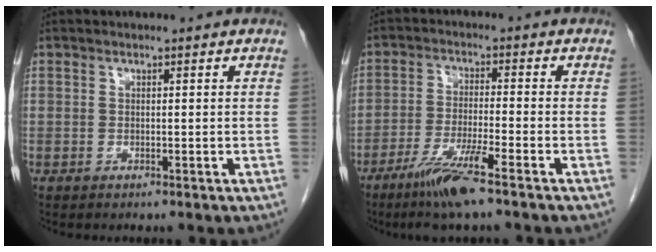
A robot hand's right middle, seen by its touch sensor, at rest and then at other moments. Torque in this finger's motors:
{"motor_torque": [1.37, -0.77, 0.61, 0.09]}